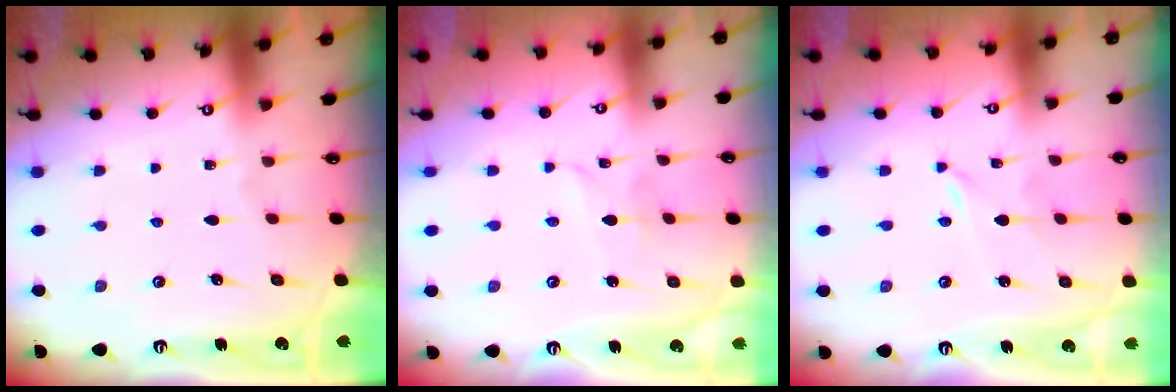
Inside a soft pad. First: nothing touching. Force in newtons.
{"total": 2.3, "press": 2.3, "slide": 0.1}
{"total": 0.0}